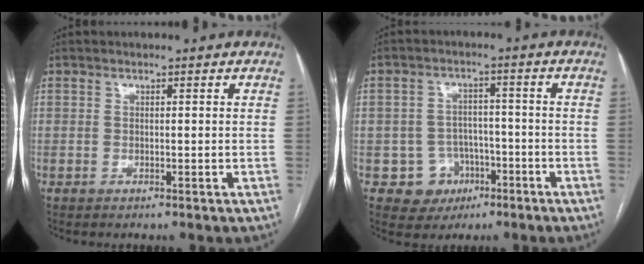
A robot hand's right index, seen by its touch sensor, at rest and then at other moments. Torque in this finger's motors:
{"motor_torque": [-0.34, -0.03, -0.59, -0.16]}